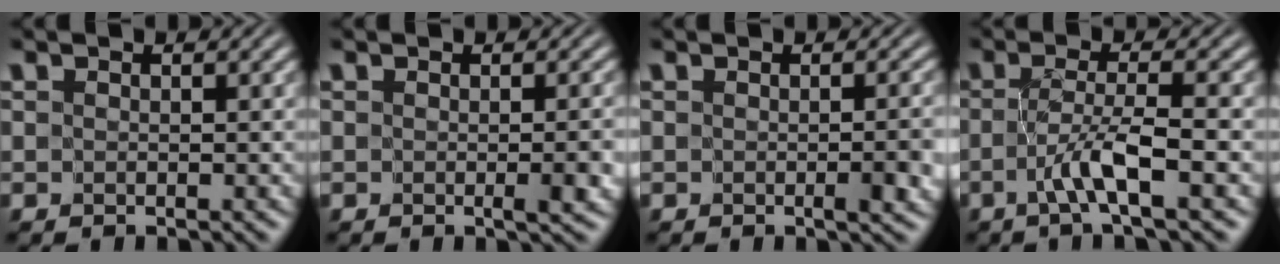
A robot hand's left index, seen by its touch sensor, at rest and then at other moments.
{"total": 1.9, "force": [-0.4, 0.1, 1.8], "torque": [-0.025, -0.008, -0.003]}
{"total": 2.1, "force": [-0.5, 0.2, 2.0], "torque": [-0.027, -0.007, -0.004]}
{"total": 3.5, "force": [-1.5, 0.1, 3.2], "torque": [-0.062, 0.001, -0.032]}